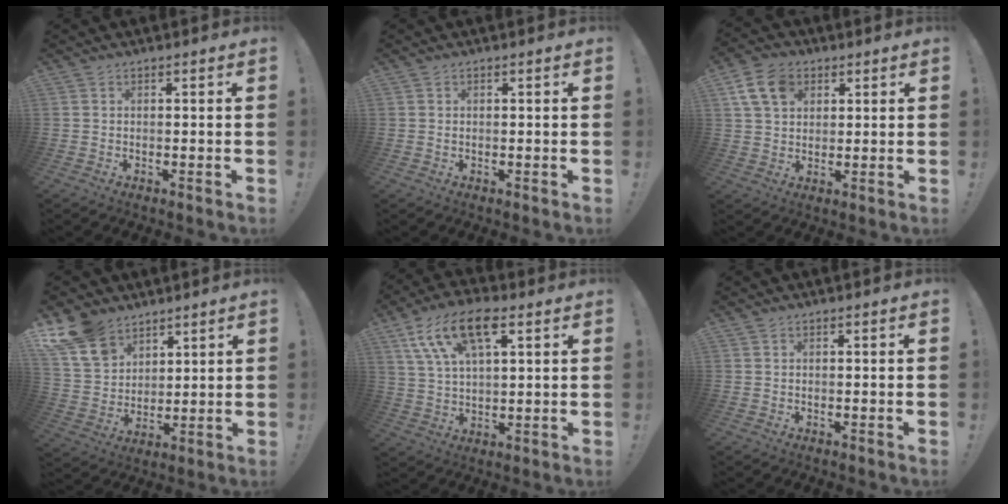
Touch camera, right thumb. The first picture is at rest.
{"total": 0.0}
{"total": 10.7, "force": [4.6, 7.6, 5.9], "torque": [-0.100, -0.008, 0.089]}
{"total": 13.8, "force": [9.6, 8.5, 5.1], "torque": [-0.103, -0.052, 0.191]}
{"total": 14.6, "force": [7.3, 6.8, 10.7], "torque": [-0.201, -0.014, 0.131]}
{"total": 0.0}